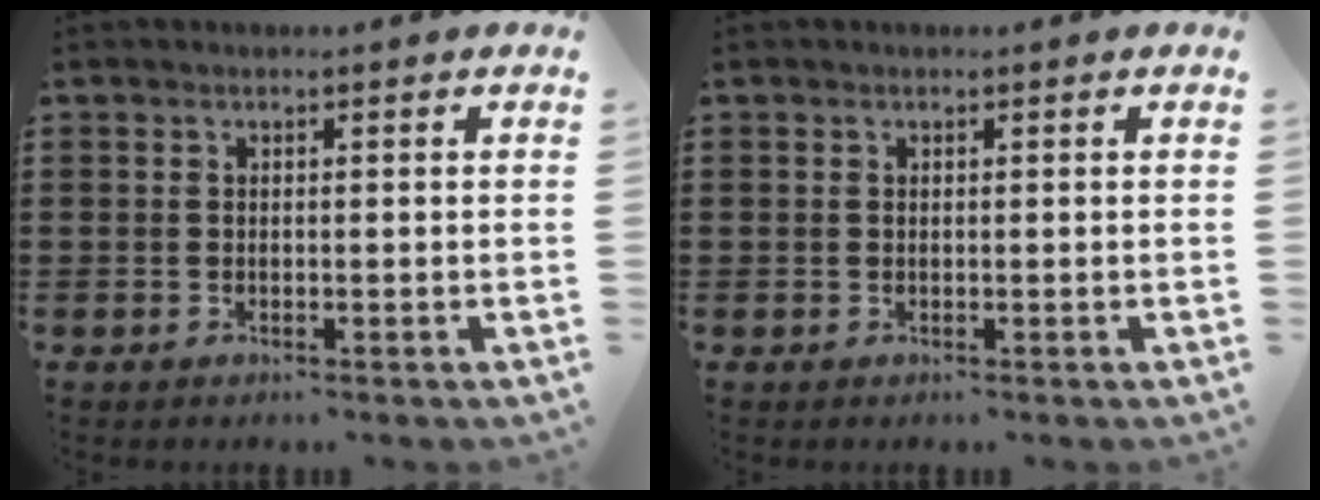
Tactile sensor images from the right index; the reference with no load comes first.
{"total": 0.0}